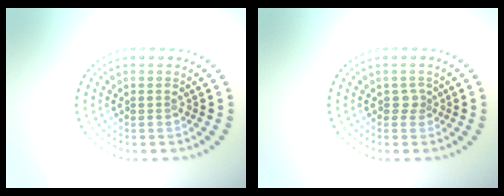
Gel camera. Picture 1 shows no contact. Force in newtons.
{"total": 0.9, "press": 0.6, "slide": 0.7}